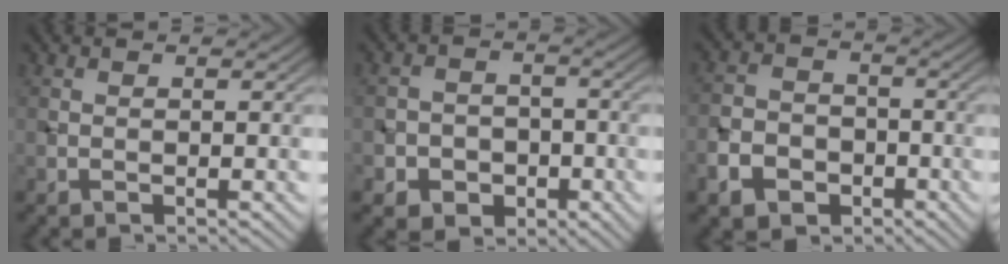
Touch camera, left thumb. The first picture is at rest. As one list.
[{"total": 5.3, "force": [-2.4, 4.4, 1.7], "torque": [-0.020, 0.000, -0.058]}, {"total": 6.7, "force": [-3.7, 4.9, 2.8], "torque": [-0.069, -0.010, -0.077]}]